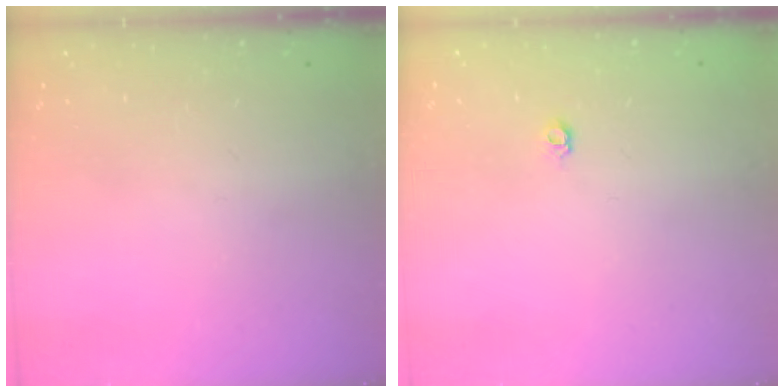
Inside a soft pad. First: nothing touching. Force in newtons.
{"total": 3.5, "press": 3.5, "slide": 0.4}